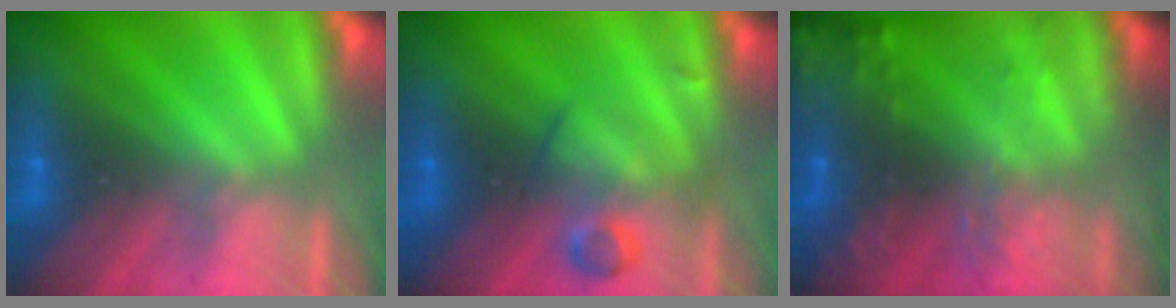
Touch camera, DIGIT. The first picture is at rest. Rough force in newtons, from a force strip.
{"total": 2.8}
{"total": 8.2}